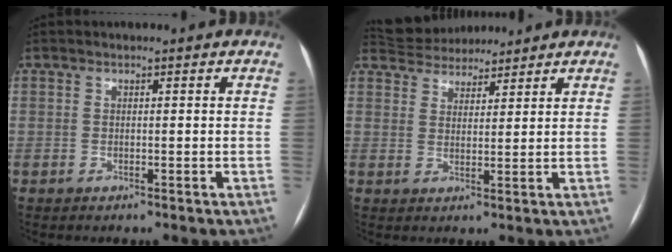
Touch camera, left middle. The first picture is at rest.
{"total": 8.6, "force": [8.0, 2.6, 1.9], "torque": [-0.036, 0.029, 0.131]}